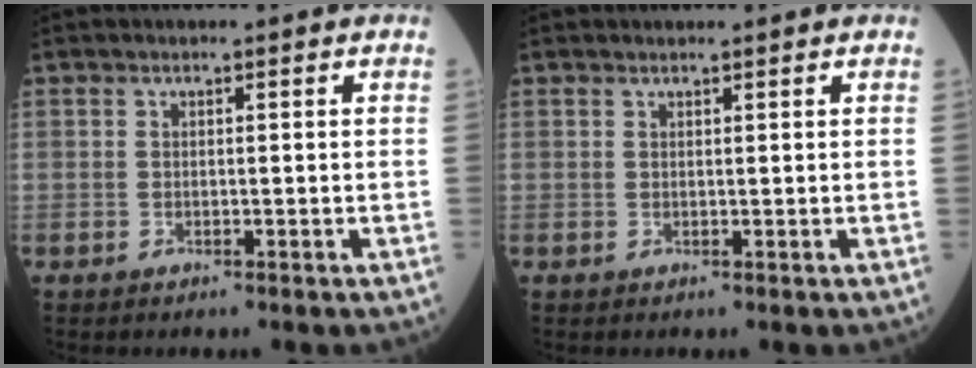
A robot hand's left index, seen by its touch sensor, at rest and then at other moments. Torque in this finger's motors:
{"motor_torque": [-1.97, 0.17, -1.05, -0.11]}